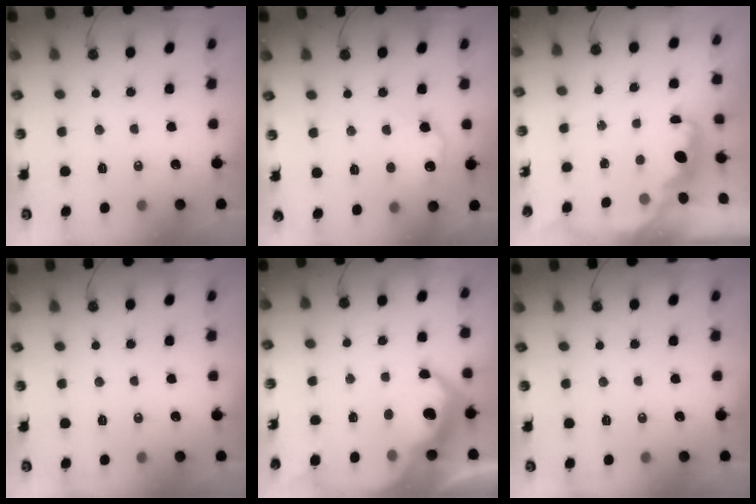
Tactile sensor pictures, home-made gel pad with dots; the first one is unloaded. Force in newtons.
{"total": 9.9, "press": 9.9, "slide": 0.2}
{"total": 2.3, "press": 2.2, "slide": 0.6}
{"total": 0.0}
{"total": 8.1, "press": 8.1, "slide": 0.4}
{"total": 0.0}